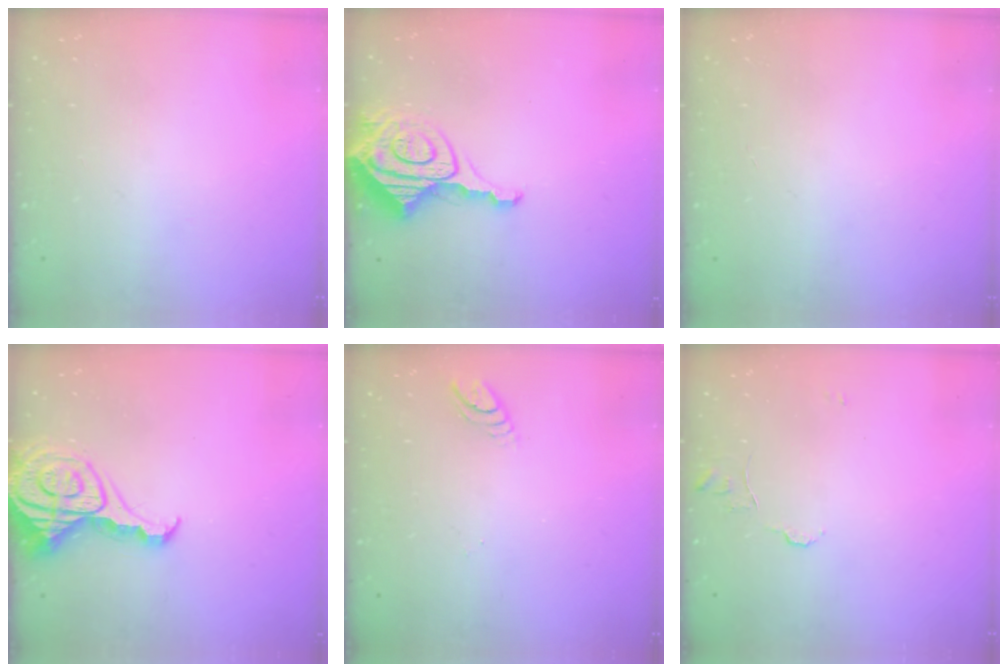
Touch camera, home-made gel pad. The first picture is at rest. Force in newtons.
{"total": 13.8, "press": 13.7, "slide": 1.4}
{"total": 0.0}
{"total": 8.4, "press": 8.4, "slide": 0.8}
{"total": 3.9, "press": 3.9, "slide": 0.4}
{"total": 5.8, "press": 5.8, "slide": 0.5}